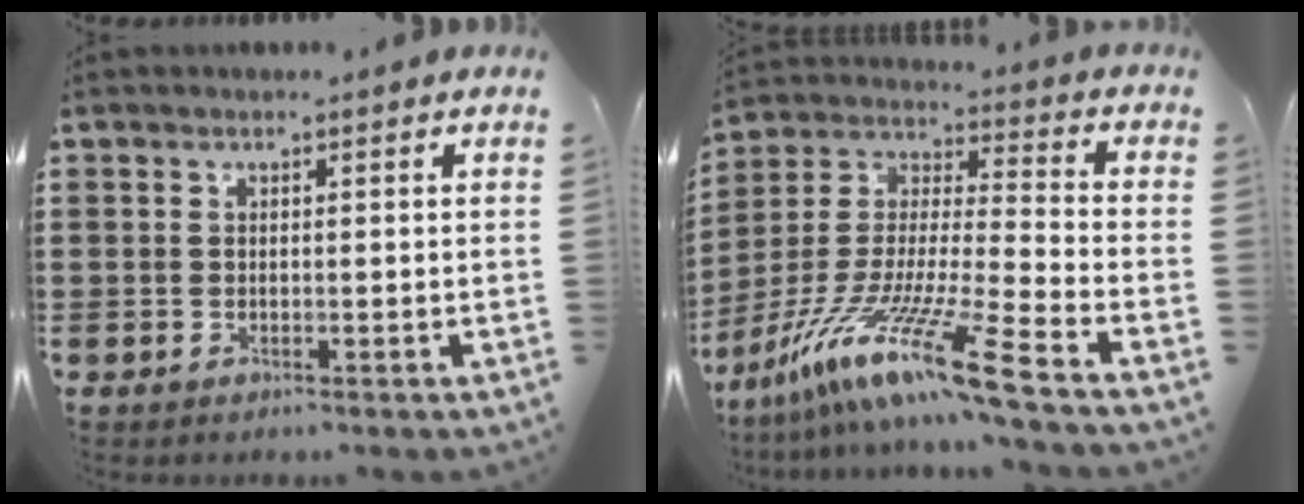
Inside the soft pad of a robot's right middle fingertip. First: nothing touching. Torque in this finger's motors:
{"motor_torque": [1.70, -0.44, 1.05, 0.21]}